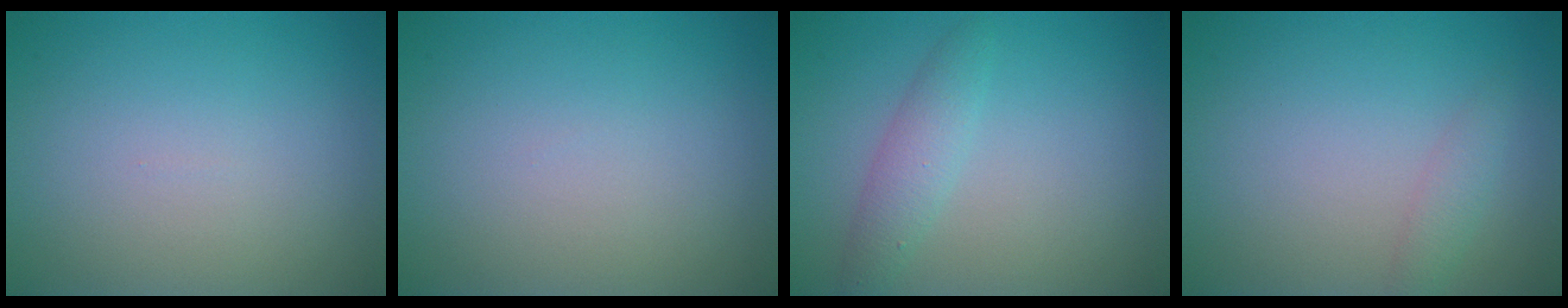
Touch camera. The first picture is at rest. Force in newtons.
{"total": 0.0}
{"total": 2.3, "press": 2.3, "slide": 0.1}
{"total": 1.3, "press": 1.3, "slide": 0.0}